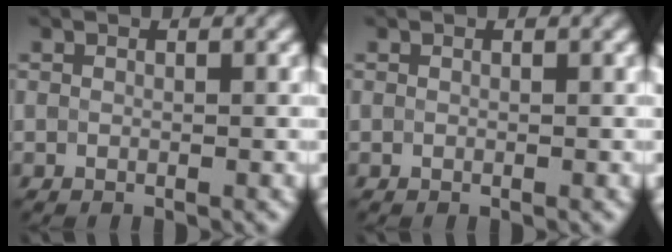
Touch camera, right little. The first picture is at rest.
{"total": 0.0}